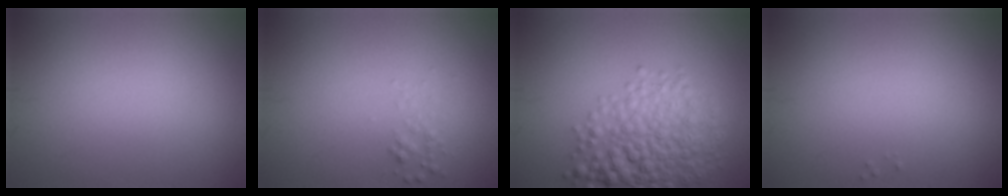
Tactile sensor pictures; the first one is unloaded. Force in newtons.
{"total": 1.0, "press": 1.0, "slide": 0.0}
{"total": 6.4, "press": 6.4, "slide": 0.2}
{"total": 0.0}